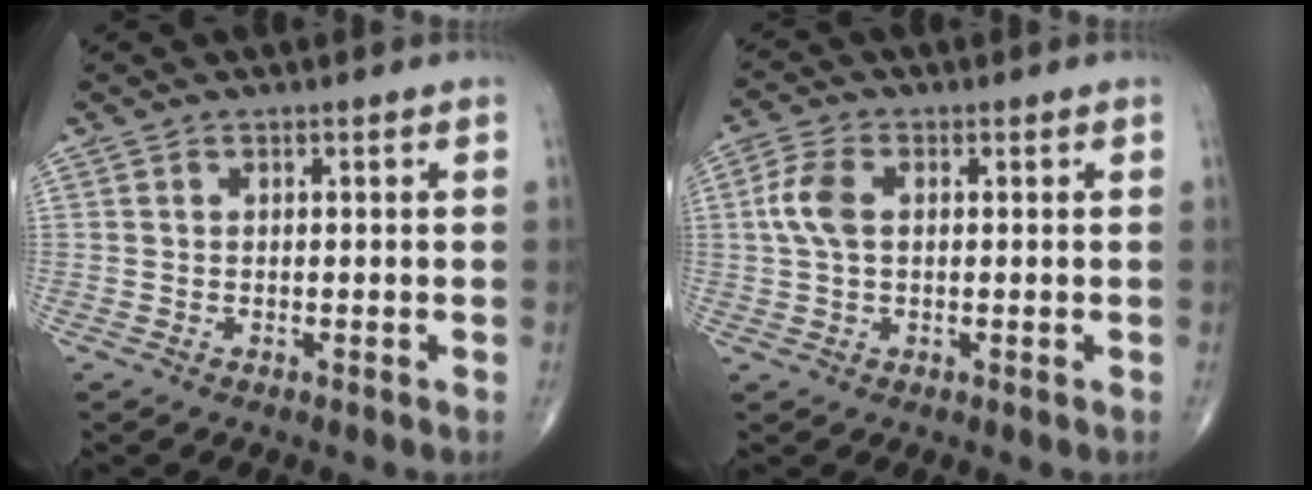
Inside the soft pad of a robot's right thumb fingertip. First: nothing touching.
{"total": 5.5, "force": [0.7, 3.2, 4.4], "torque": [-0.107, 0.013, 0.009]}